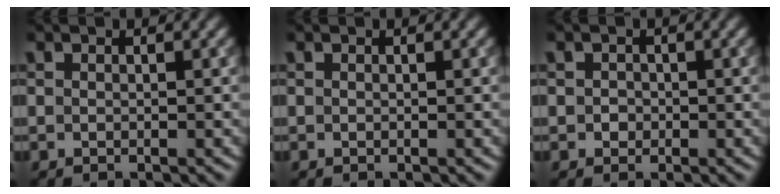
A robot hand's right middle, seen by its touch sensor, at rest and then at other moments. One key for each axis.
{"total": 0.0}
{"total": 1.0, "fx": -0.1, "fy": 0.9, "fz": 0.2, "tx": 0.003, "ty": -0.001, "tz": -0.004}